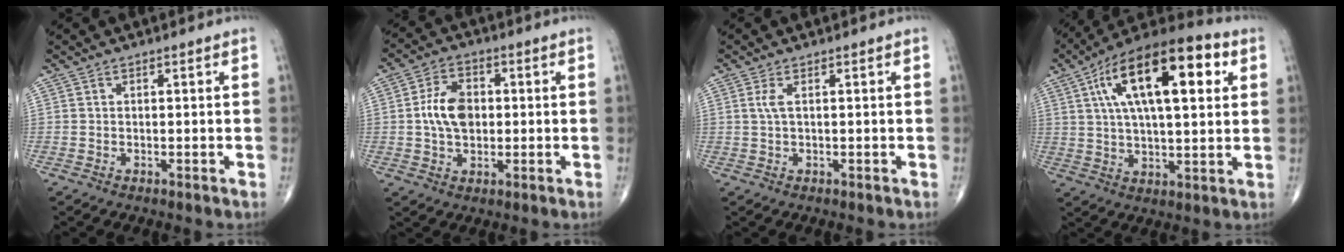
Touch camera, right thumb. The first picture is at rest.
{"total": 8.2, "force": [0.3, 5.5, 6.1], "torque": [-0.099, 0.009, 0.001]}
{"total": 1.6, "force": [0.4, 0.4, 1.5], "torque": [-0.046, 0.007, 0.011]}
{"total": 22.0, "force": [7.2, 8.8, 18.8], "torque": [-0.304, 0.012, 0.111]}